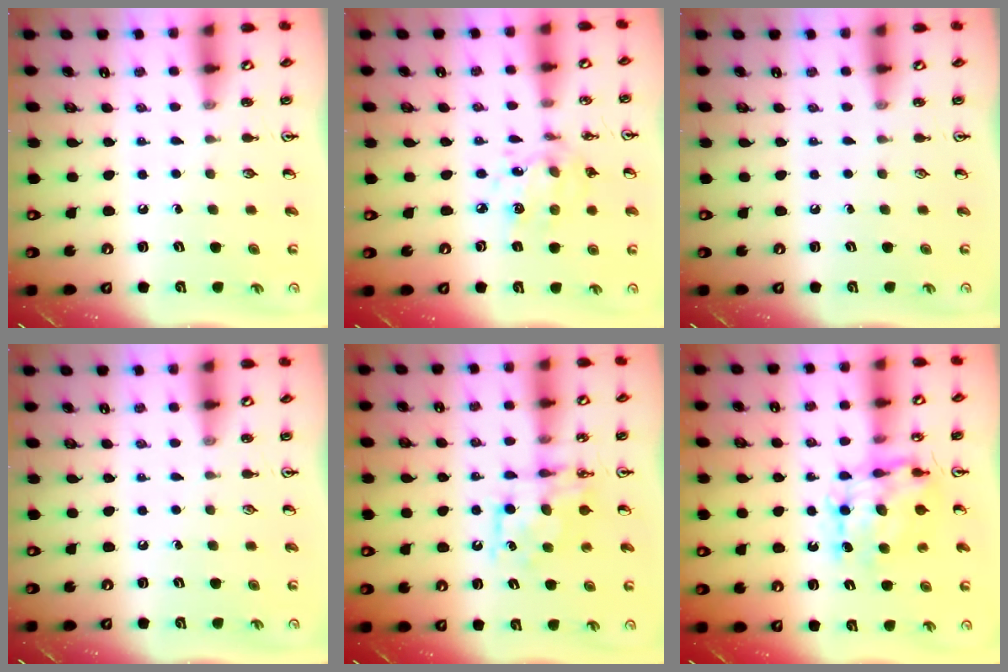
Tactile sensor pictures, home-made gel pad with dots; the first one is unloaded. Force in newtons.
{"total": 8.0, "press": 8.0, "slide": 0.5}
{"total": 0.0}
{"total": 0.0}
{"total": 8.1, "press": 8.1, "slide": 0.4}
{"total": 9.7, "press": 9.7, "slide": 0.8}